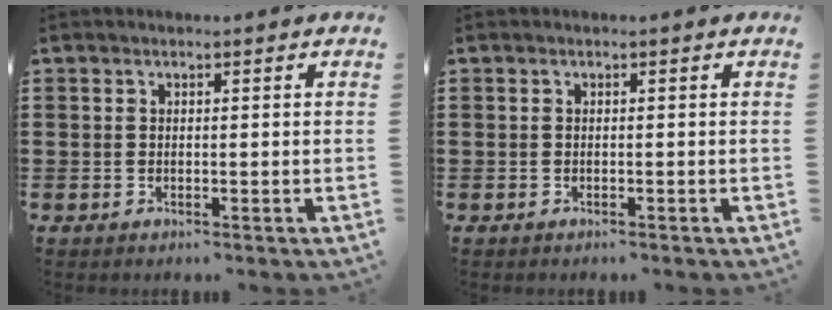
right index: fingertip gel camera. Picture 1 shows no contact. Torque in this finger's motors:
{"motor_torque": [-0.41, -0.46, -0.08, -0.01]}